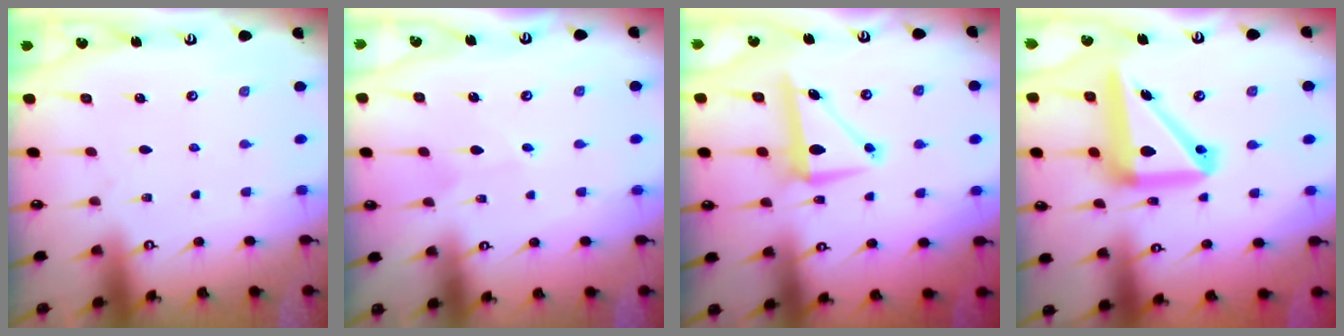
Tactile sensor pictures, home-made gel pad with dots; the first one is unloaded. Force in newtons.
{"total": 3.0, "press": 3.0, "slide": 0.2}
{"total": 8.2, "press": 8.1, "slide": 1.1}
{"total": 17.9, "press": 17.7, "slide": 2.7}